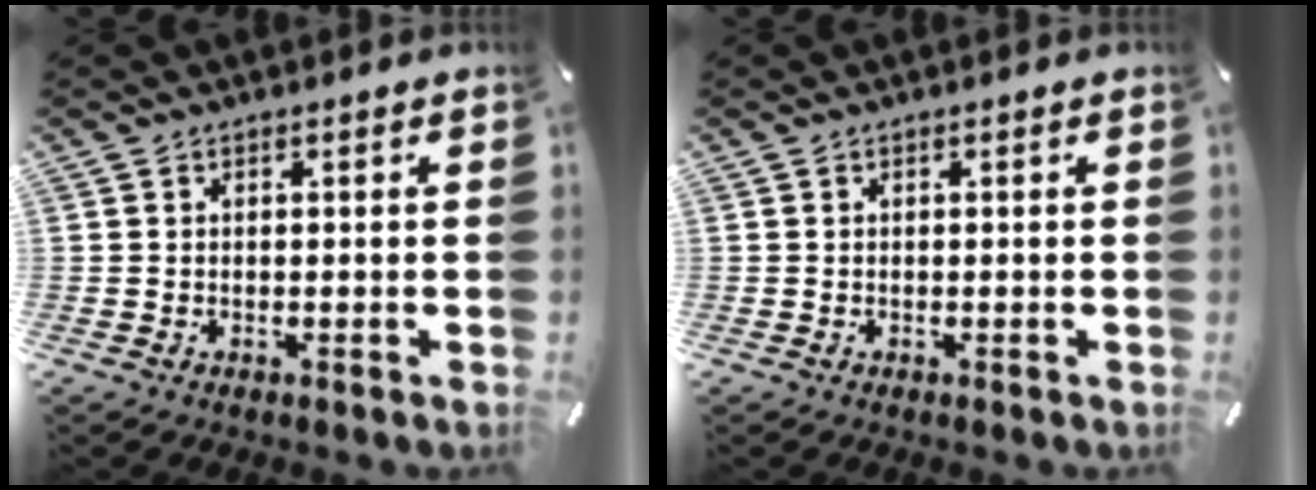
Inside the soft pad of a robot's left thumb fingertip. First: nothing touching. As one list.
[{"total": 0.0}]